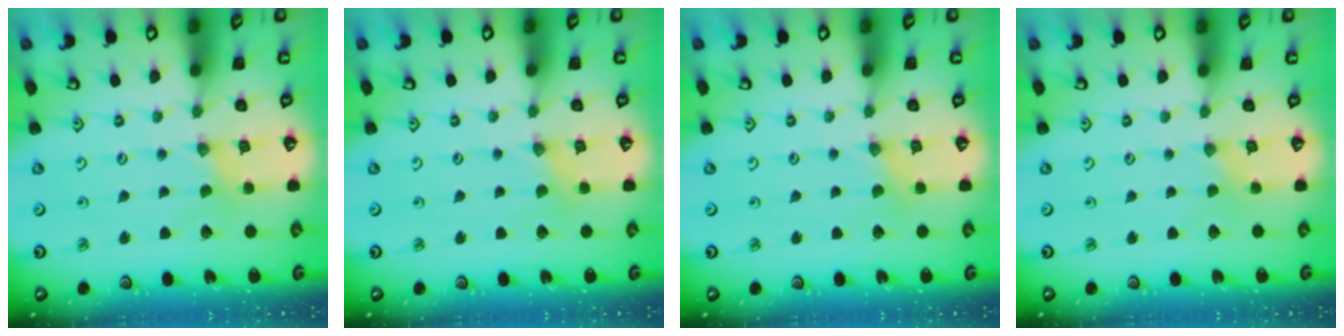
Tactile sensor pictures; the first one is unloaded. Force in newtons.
{"total": 2.9, "press": 2.9, "slide": 0.6}
{"total": 2.9, "press": 2.9, "slide": 0.6}
{"total": 1.1, "press": 1.1, "slide": 0.2}